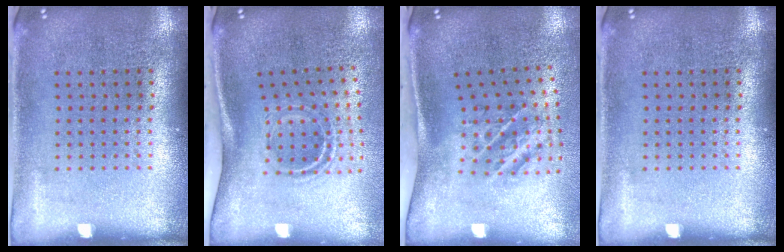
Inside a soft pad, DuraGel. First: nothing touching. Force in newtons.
{"total": 1.9, "press": 1.2, "slide": 1.5}
{"total": 2.2, "press": 1.3, "slide": 1.9}
{"total": 0.0}